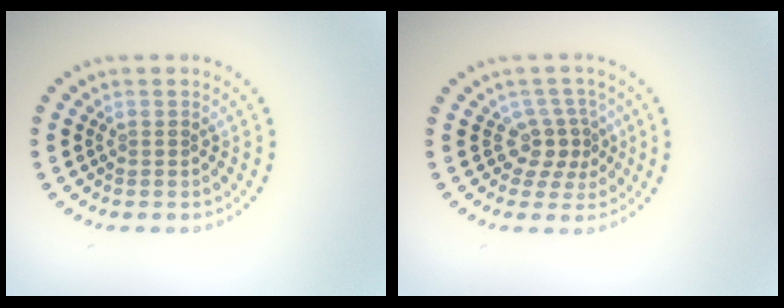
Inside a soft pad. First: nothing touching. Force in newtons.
{"total": 2.6, "press": 1.8, "slide": 1.9}